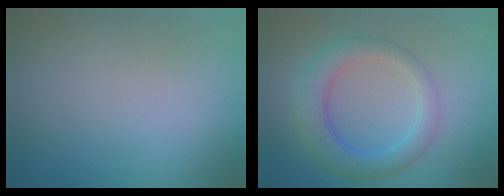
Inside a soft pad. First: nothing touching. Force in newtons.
{"total": 4.8, "press": 4.8, "slide": 0.1}